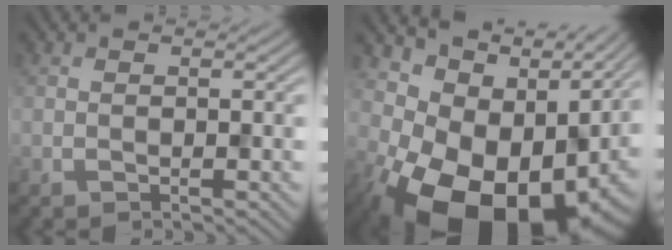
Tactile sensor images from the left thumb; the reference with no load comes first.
{"total": 17.3, "force": [-1.1, 10.8, 13.5], "torque": [-0.207, -0.034, 0.003]}